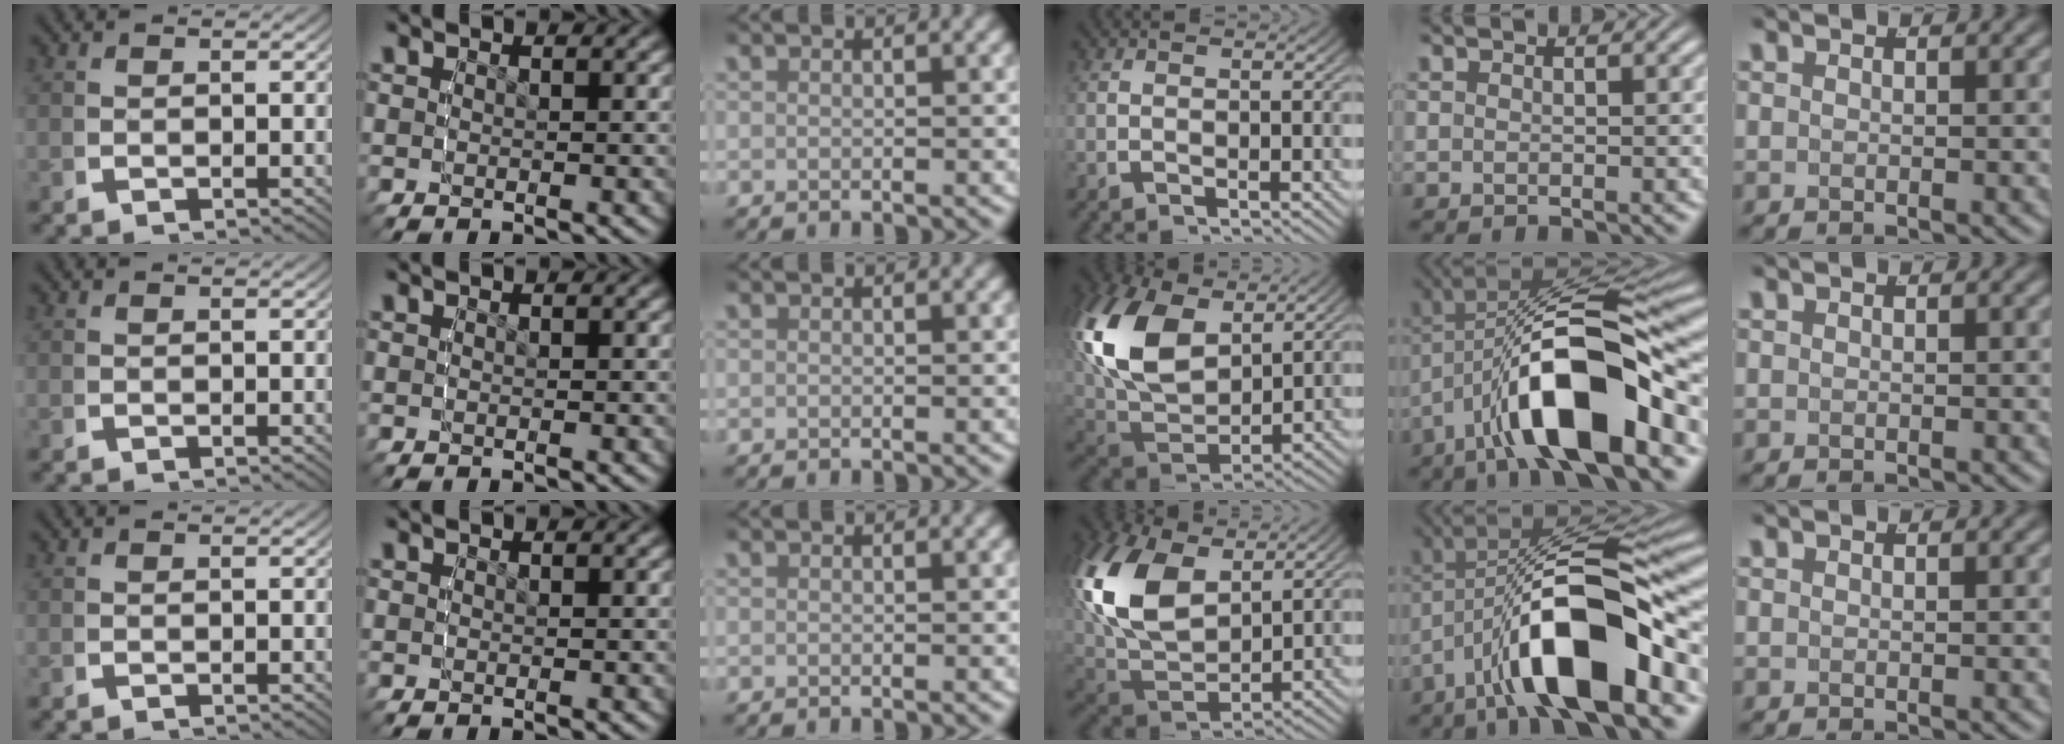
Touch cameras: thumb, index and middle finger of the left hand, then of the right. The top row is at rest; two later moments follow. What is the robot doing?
{"motion": "lift_and_place", "object": "markers"}